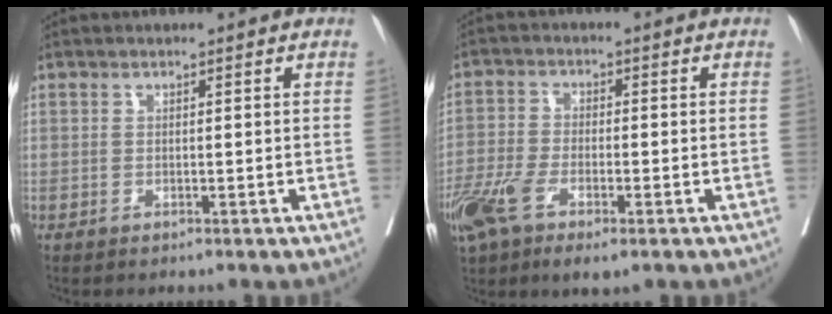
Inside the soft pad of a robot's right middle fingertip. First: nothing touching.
{"total": 10.6, "force": [-5.6, 3.9, 8.1], "torque": [-0.166, -0.016, -0.101]}